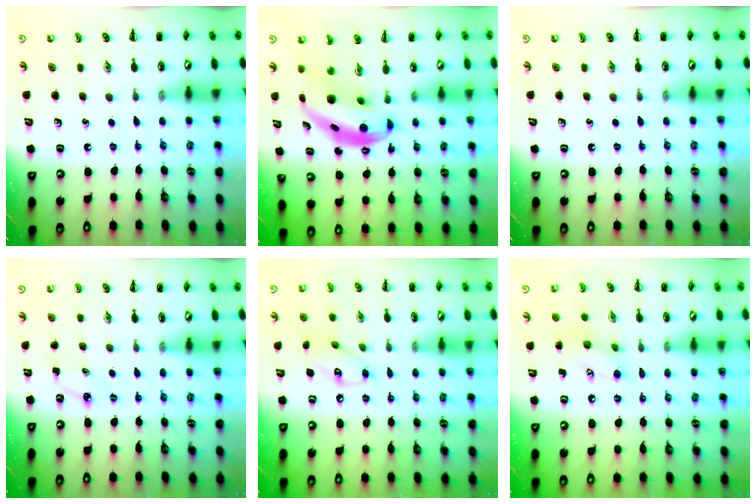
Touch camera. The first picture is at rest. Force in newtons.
{"total": 6.3, "press": 6.2, "slide": 1.1}
{"total": 0.0}
{"total": 3.2, "press": 3.1, "slide": 1.0}
{"total": 8.0, "press": 7.9, "slide": 0.8}
{"total": 9.2, "press": 9.2, "slide": 0.4}